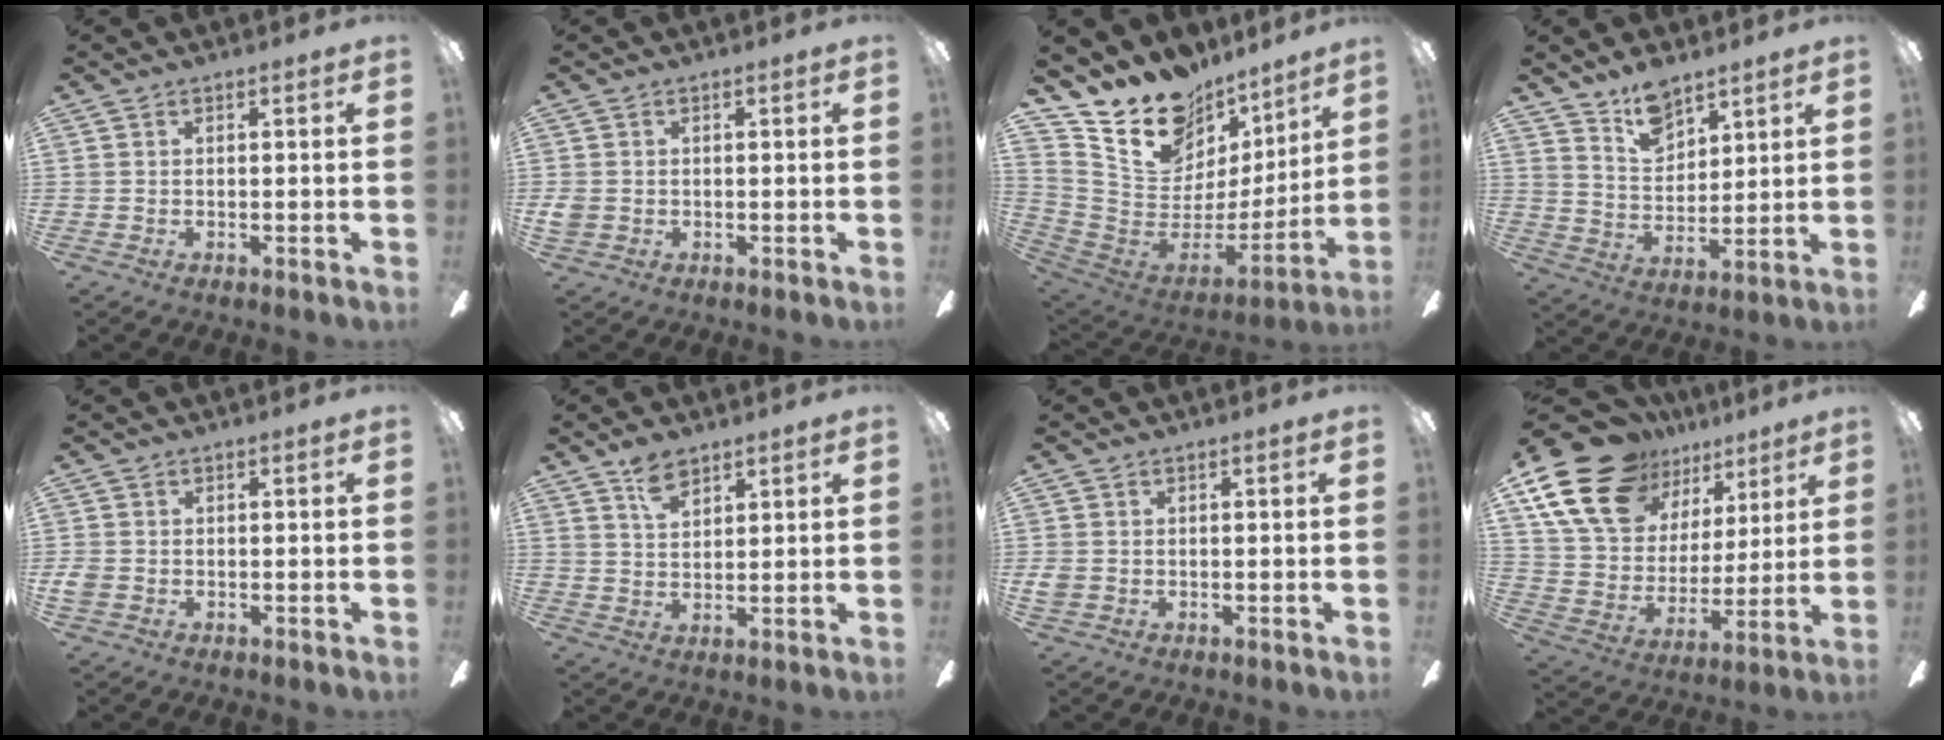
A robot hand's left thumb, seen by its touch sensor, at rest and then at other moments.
{"total": 2.3, "force": [0.0, 2.1, 0.9], "torque": [-0.016, 0.004, 0.001]}
{"total": 17.7, "force": [13.8, 9.9, 4.9], "torque": [-0.105, -0.111, 0.258]}
{"total": 9.2, "force": [7.4, 4.6, 2.8], "torque": [-0.049, -0.040, 0.139]}
{"total": 2.2, "force": [-0.3, 1.9, 1.1], "torque": [-0.017, 0.007, -0.004]}
{"total": 5.8, "force": [4.0, 3.1, 2.7], "torque": [-0.049, -0.011, 0.074]}
{"total": 1.9, "force": [0.0, 1.7, 0.8], "torque": [-0.015, 0.004, 0.000]}
{"total": 20.6, "force": [13.5, 12.3, 9.5], "torque": [-0.197, -0.076, 0.256]}